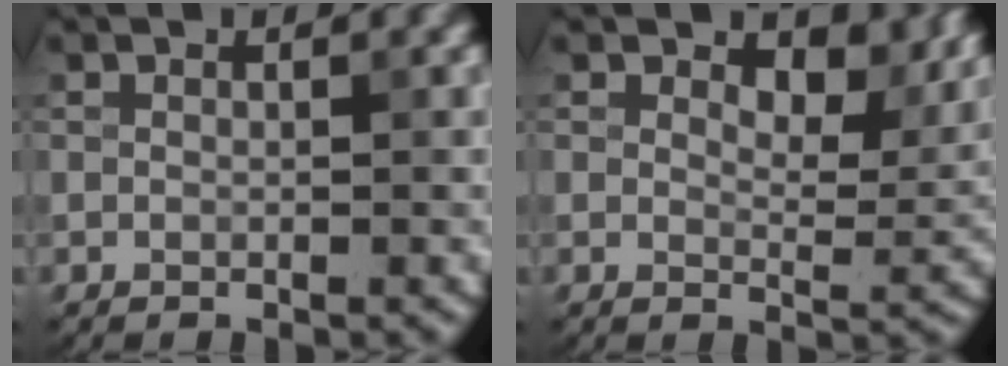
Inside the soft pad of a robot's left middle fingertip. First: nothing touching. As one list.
[{"total": 6.5, "force": [3.3, 3.4, 4.4], "torque": [-0.060, -0.010, 0.045]}]